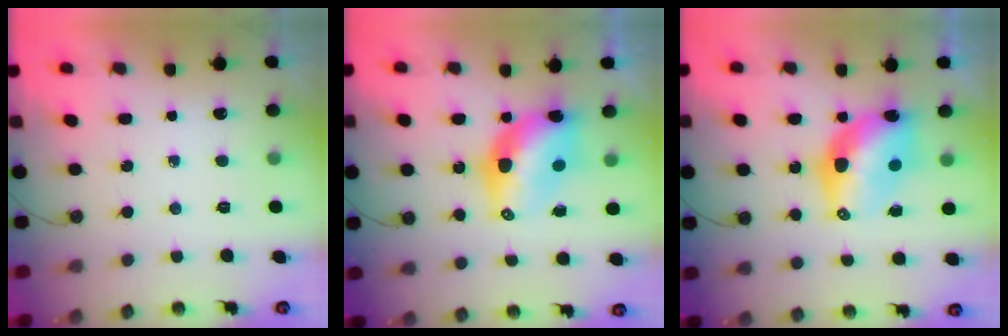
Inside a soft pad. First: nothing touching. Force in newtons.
{"total": 10.7, "press": 10.6, "slide": 0.9}
{"total": 11.5, "press": 11.5, "slide": 1.1}